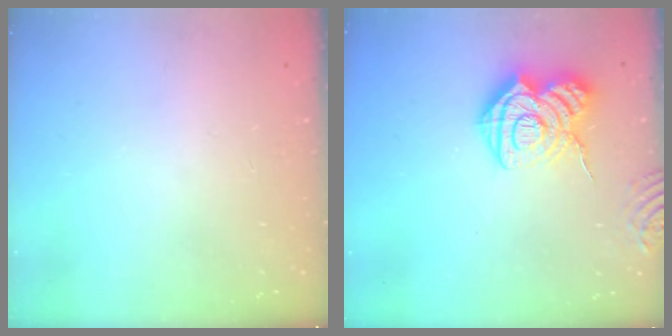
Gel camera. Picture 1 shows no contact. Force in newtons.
{"total": 15.9, "press": 15.8, "slide": 1.5}